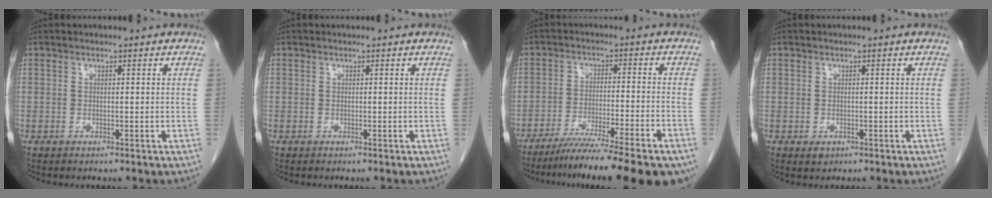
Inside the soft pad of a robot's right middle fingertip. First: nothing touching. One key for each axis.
{"total": 0.0}
{"total": 16.9, "fx": -13.5, "fy": -0.1, "fz": 10.2, "tx": -0.120, "ty": -0.033, "tz": -0.205}
{"total": 0.8, "fx": -0.3, "fy": 0.6, "fz": 0.4, "tx": -0.008, "ty": 0.000, "tz": 0.000}